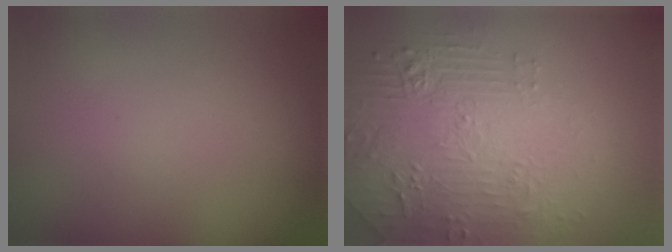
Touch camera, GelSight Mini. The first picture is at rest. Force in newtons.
{"total": 4.5, "press": 4.2, "slide": 1.7}